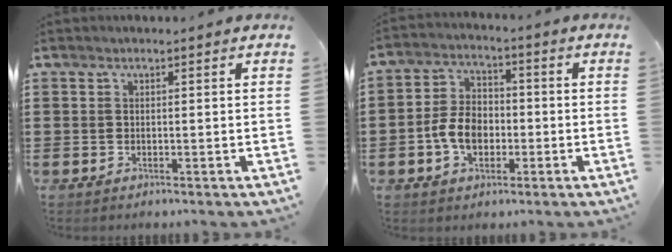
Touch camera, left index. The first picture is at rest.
{"total": 6.4, "force": [-2.0, 4.4, 4.3], "torque": [-0.108, 0.005, -0.044]}